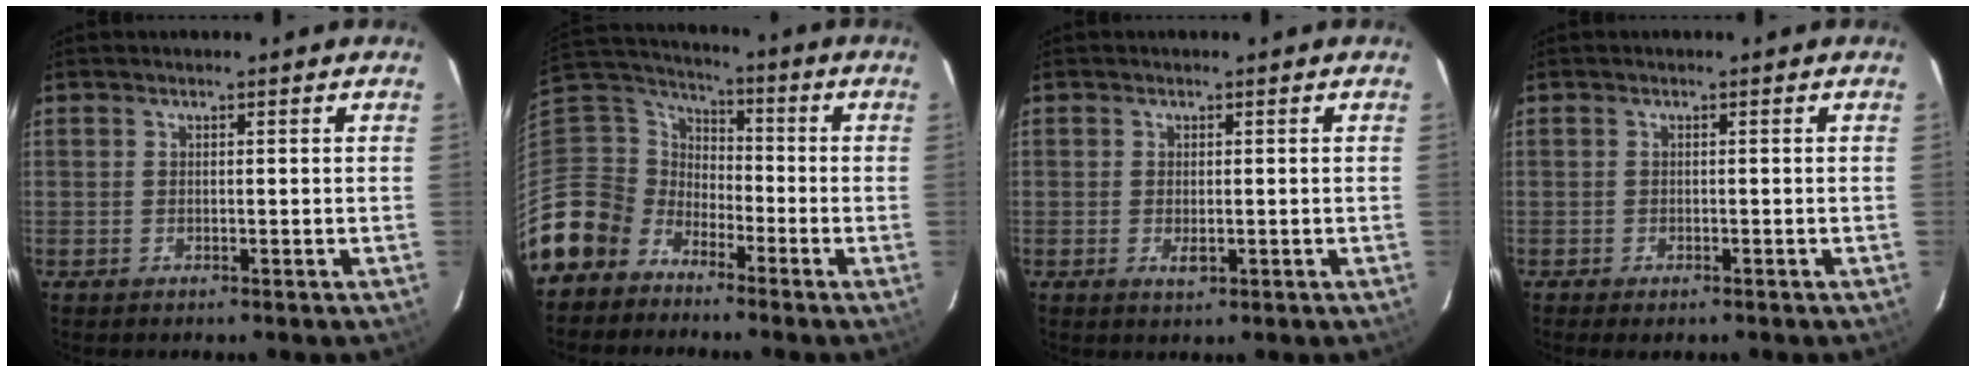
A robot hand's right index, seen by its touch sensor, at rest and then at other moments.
{"total": 11.6, "force": [-7.4, 8.9, 1.2], "torque": [-0.066, 0.035, -0.163]}
{"total": 1.9, "force": [-0.5, 1.0, 1.6], "torque": [-0.030, -0.005, -0.006]}
{"total": 2.0, "force": [-1.5, 0.8, 1.0], "torque": [-0.023, -0.008, -0.024]}